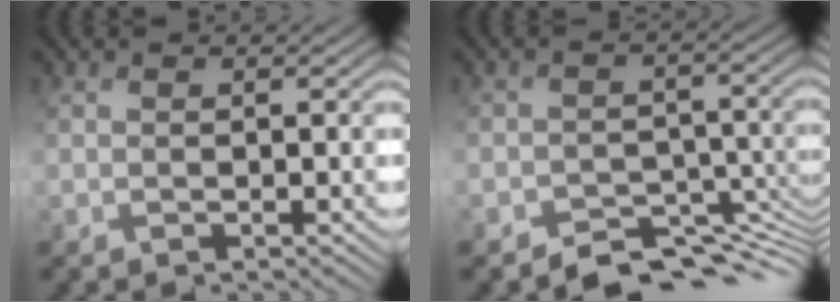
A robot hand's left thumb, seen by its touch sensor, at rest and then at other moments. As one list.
[{"total": 6.1, "force": [-5.2, 3.0, 1.5], "torque": [-0.007, -0.025, -0.089]}]